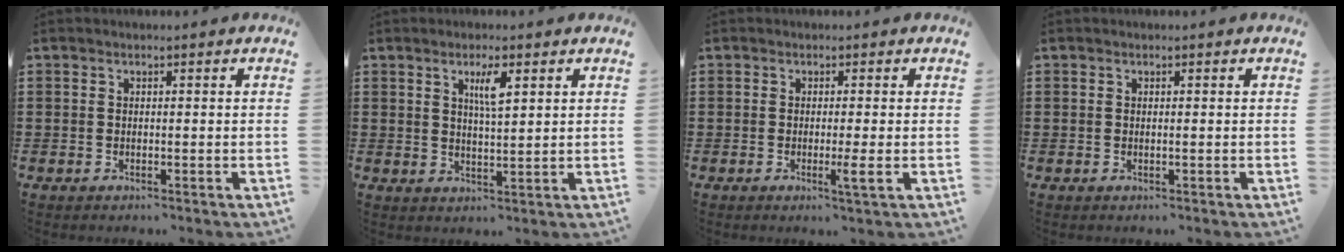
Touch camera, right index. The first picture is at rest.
{"total": 3.8, "force": [1.8, 0.8, 3.2], "torque": [-0.061, 0.003, 0.026]}
{"total": 2.7, "force": [-0.8, -0.3, 2.6], "torque": [-0.044, -0.011, -0.015]}
{"total": 0.0}